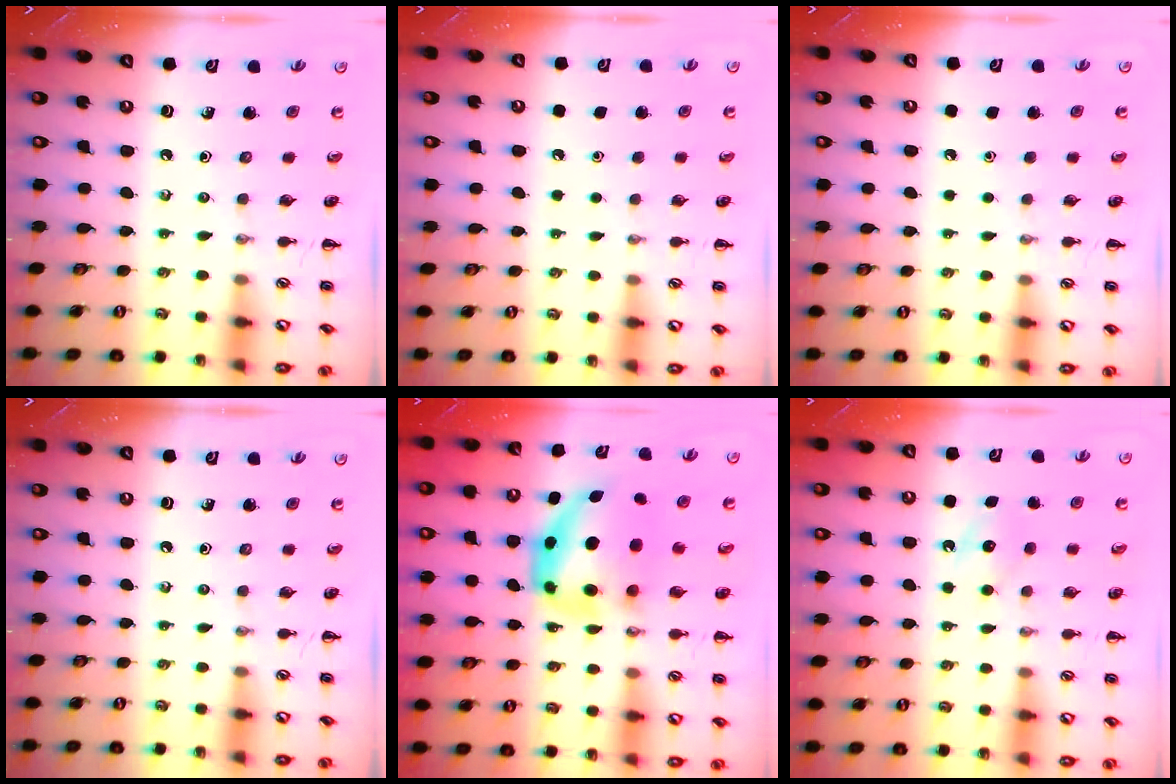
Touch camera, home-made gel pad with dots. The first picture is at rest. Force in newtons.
{"total": 1.8, "press": 1.8, "slide": 0.1}
{"total": 1.7, "press": 1.7, "slide": 0.1}
{"total": 0.0}
{"total": 8.5, "press": 8.2, "slide": 2.0}
{"total": 4.9, "press": 4.7, "slide": 1.4}